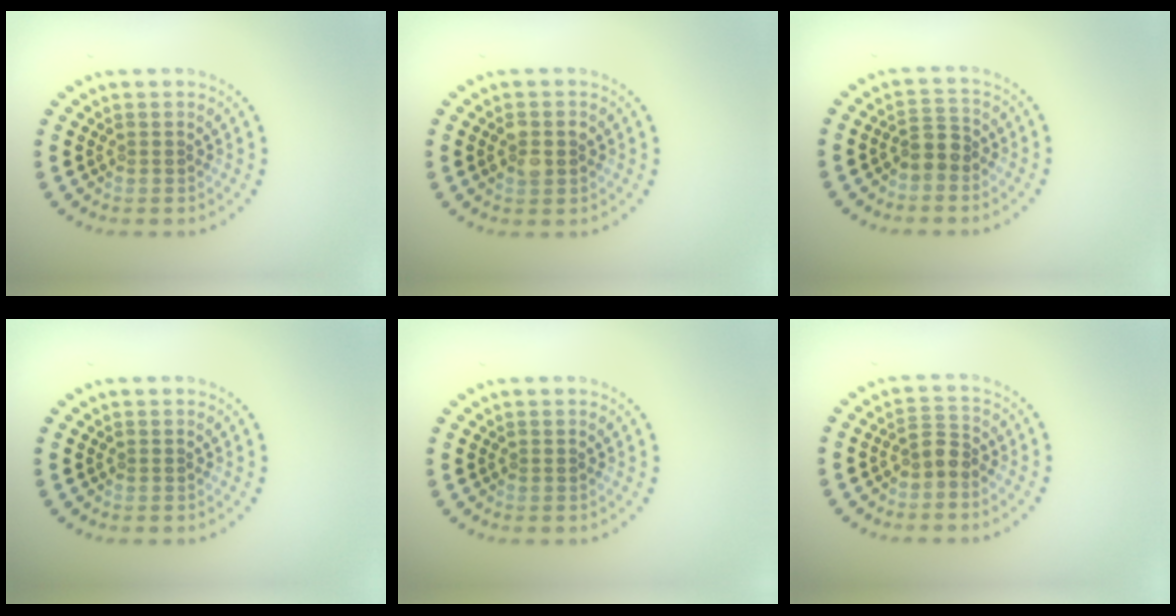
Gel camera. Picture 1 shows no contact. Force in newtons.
{"total": 2.4, "press": 2.4, "slide": 0.1}
{"total": 2.0, "press": 1.7, "slide": 1.0}
{"total": 0.0}
{"total": 0.0}
{"total": 1.8, "press": 1.4, "slide": 1.1}